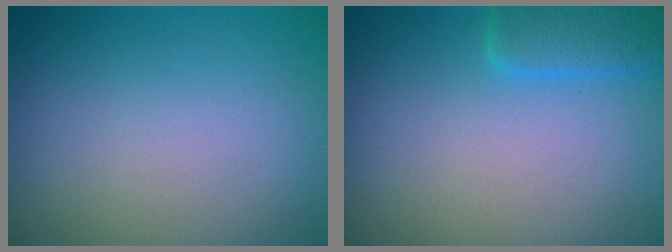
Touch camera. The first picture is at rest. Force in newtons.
{"total": 2.9, "press": 2.9, "slide": 0.2}